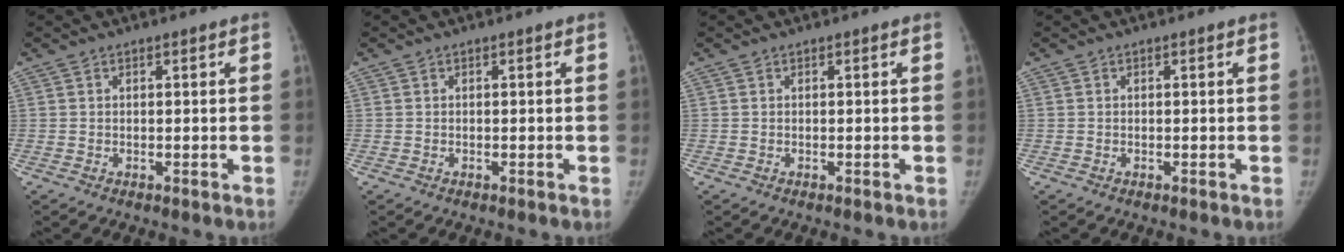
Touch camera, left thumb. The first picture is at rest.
{"total": 0.0}
{"total": 0.0}
{"total": 0.0}